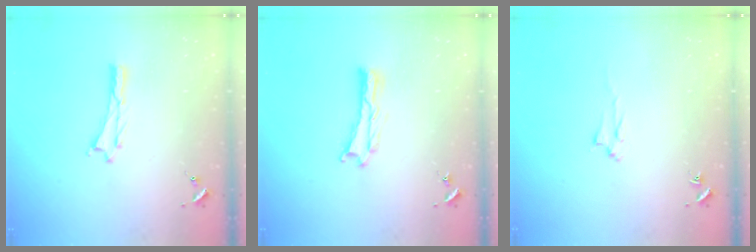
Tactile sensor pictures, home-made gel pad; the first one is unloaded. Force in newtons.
{"total": 0.0}
{"total": 1.6, "press": 1.6, "slide": 0.2}